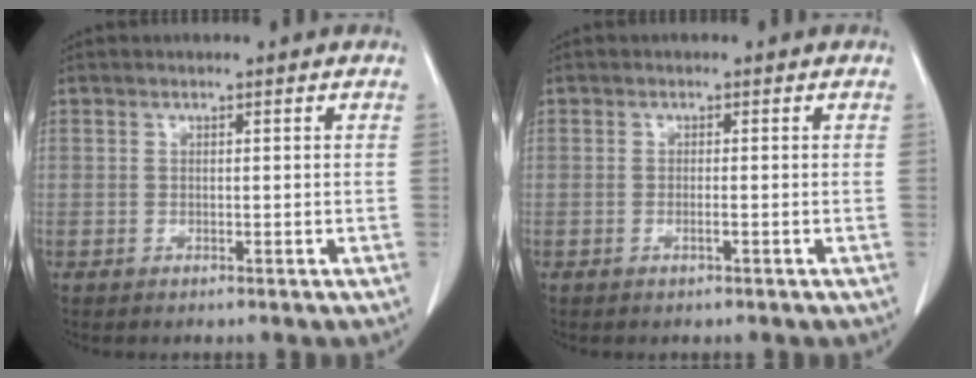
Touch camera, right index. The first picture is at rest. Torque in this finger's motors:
{"motor_torque": [-0.16, -0.05, -0.09, -0.01]}